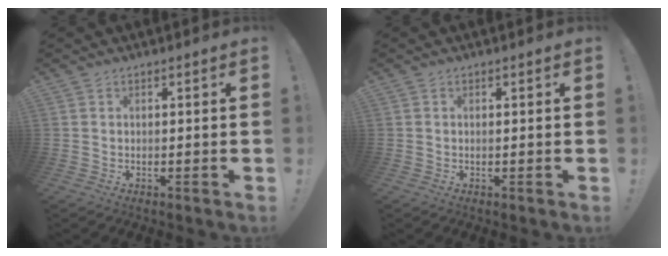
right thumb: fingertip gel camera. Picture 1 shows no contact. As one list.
[{"total": 0.0}]